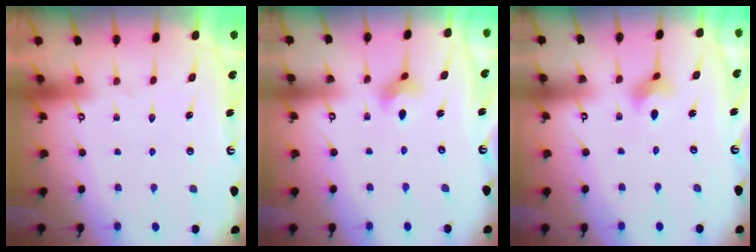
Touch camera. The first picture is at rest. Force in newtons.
{"total": 3.4, "press": 3.4, "slide": 0.6}
{"total": 3.4, "press": 3.4, "slide": 0.6}